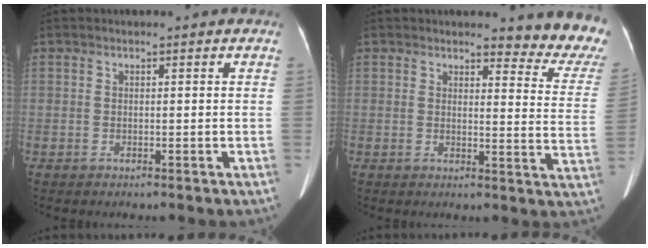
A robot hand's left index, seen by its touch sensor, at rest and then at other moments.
{"total": 10.7, "force": [10.5, 0.7, 2.2], "torque": [-0.002, -0.093, 0.088]}